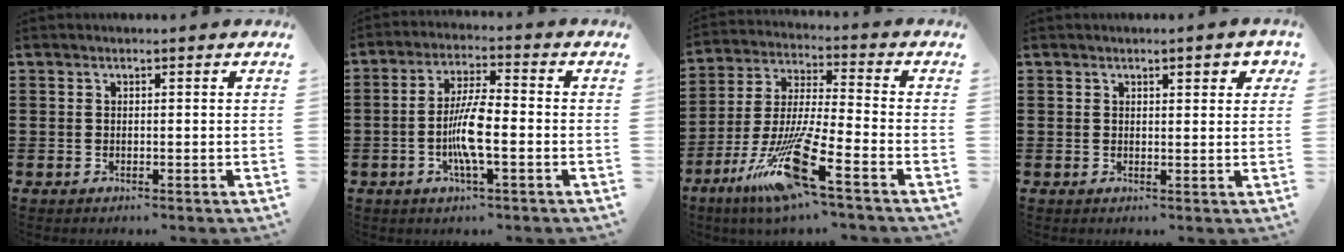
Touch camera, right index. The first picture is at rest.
{"total": 7.2, "force": [-1.6, 1.4, 6.8], "torque": [-0.138, -0.005, -0.035]}
{"total": 13.9, "force": [-9.1, 0.9, 10.5], "torque": [-0.217, -0.002, -0.168]}
{"total": 2.1, "force": [1.1, 0.6, 1.7], "torque": [-0.018, -0.001, 0.014]}